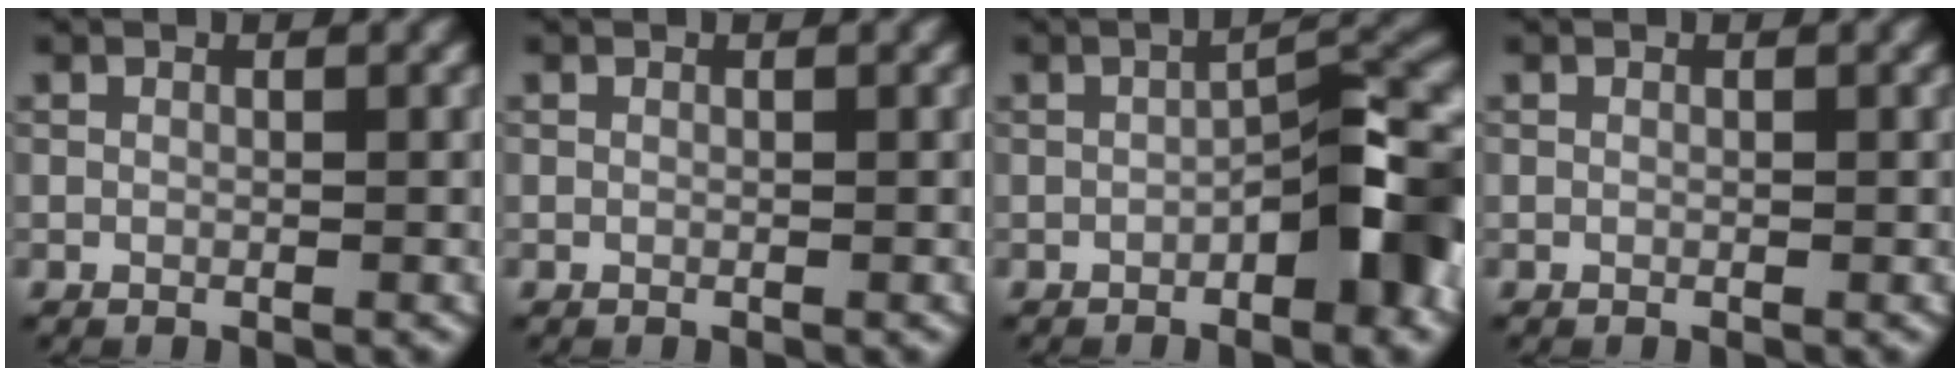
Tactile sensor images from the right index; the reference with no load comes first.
{"total": 0.0}
{"total": 7.6, "force": [-2.1, 2.4, 6.9], "torque": [-0.083, 0.019, -0.038]}
{"total": 0.0}